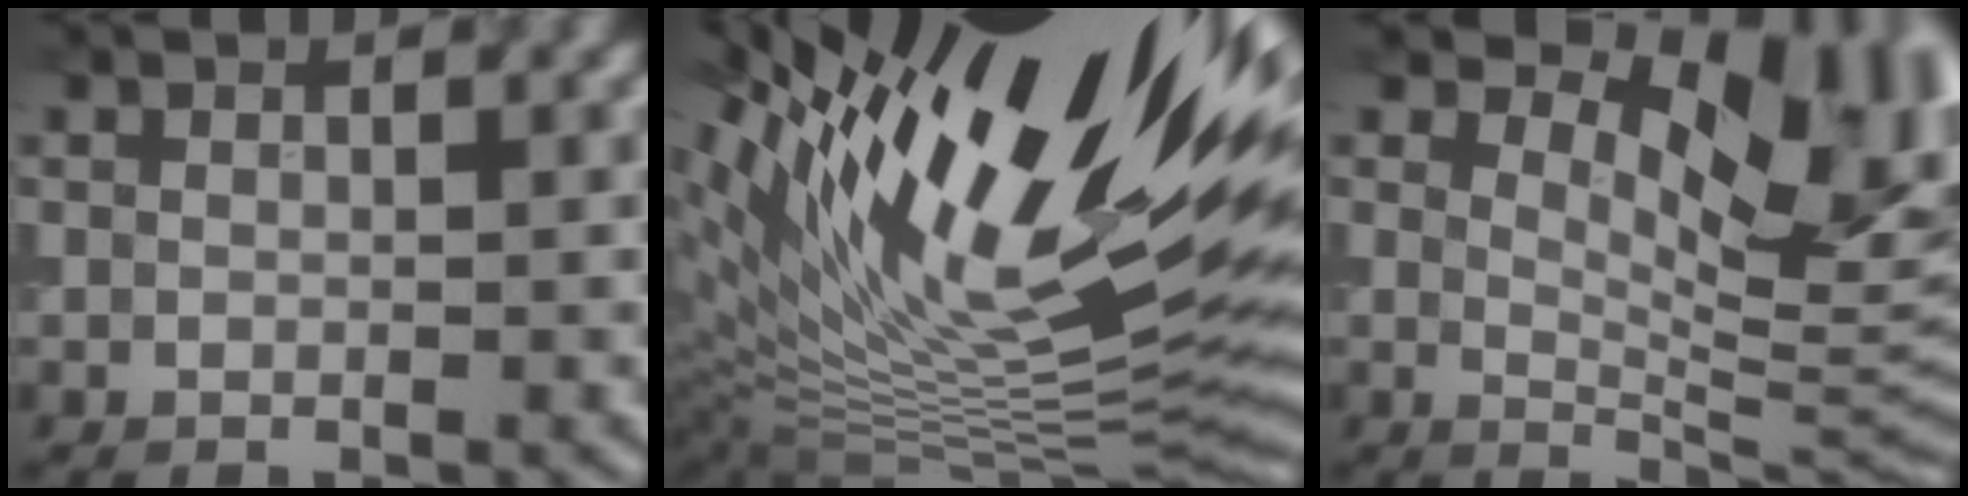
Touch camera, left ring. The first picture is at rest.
{"total": 20.9, "force": [9.7, 6.9, 17.1], "torque": [-0.260, 0.038, 0.162]}
{"total": 12.4, "force": [5.9, 5.6, 9.4], "torque": [-0.113, -0.001, 0.093]}